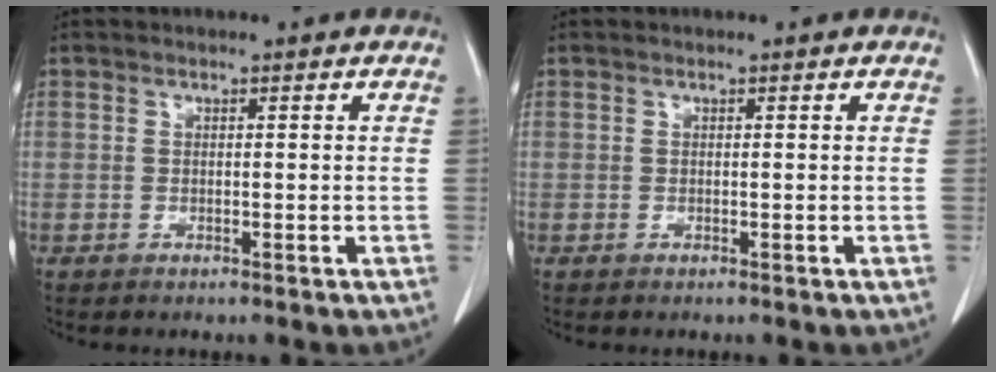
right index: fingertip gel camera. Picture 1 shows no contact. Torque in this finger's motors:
{"motor_torque": [0.00, 0.01, 0.00, 0.00]}